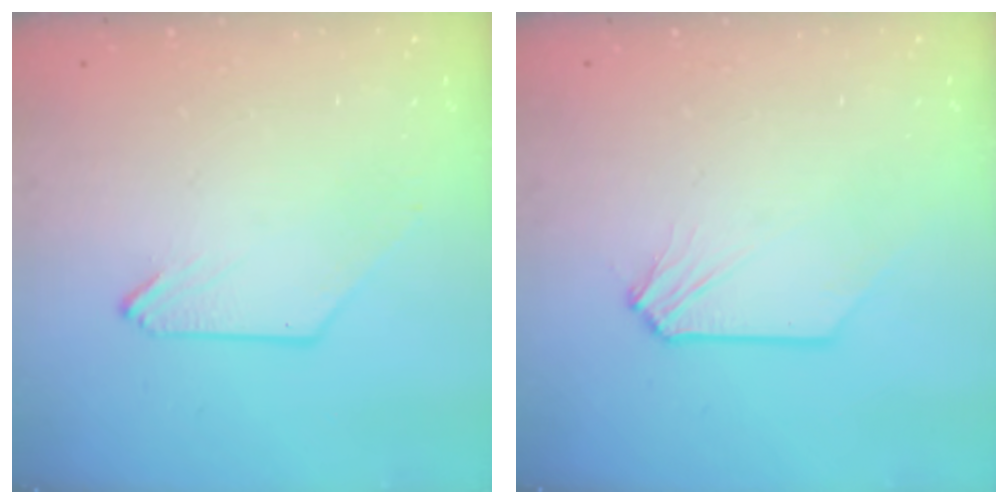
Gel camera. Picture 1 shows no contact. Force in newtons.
{"total": 0.0}